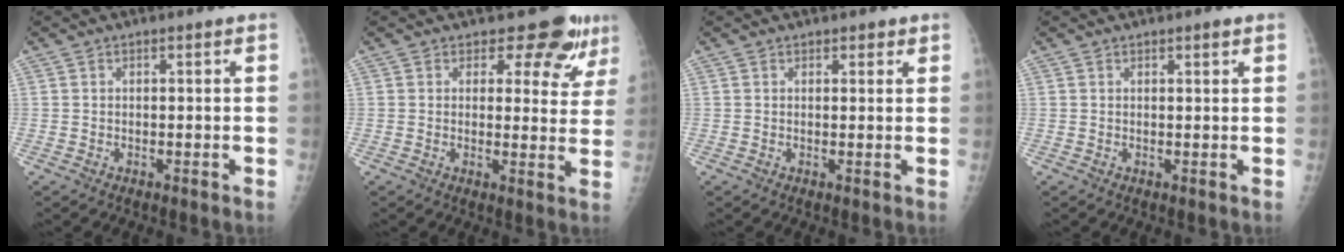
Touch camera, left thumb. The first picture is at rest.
{"total": 7.6, "force": [6.3, 3.6, 2.1], "torque": [0.009, -0.042, 0.062]}
{"total": 1.5, "force": [1.0, 0.8, 0.6], "torque": [0.006, -0.004, 0.009]}
{"total": 1.0, "force": [0.7, 0.3, 0.7], "torque": [-0.007, -0.003, 0.011]}